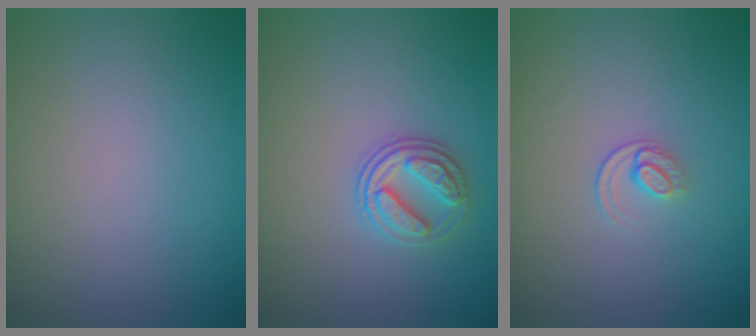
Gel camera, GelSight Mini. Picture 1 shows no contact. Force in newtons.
{"total": 2.7, "press": 2.7, "slide": 0.7}
{"total": 1.2, "press": 0.8, "slide": 0.9}